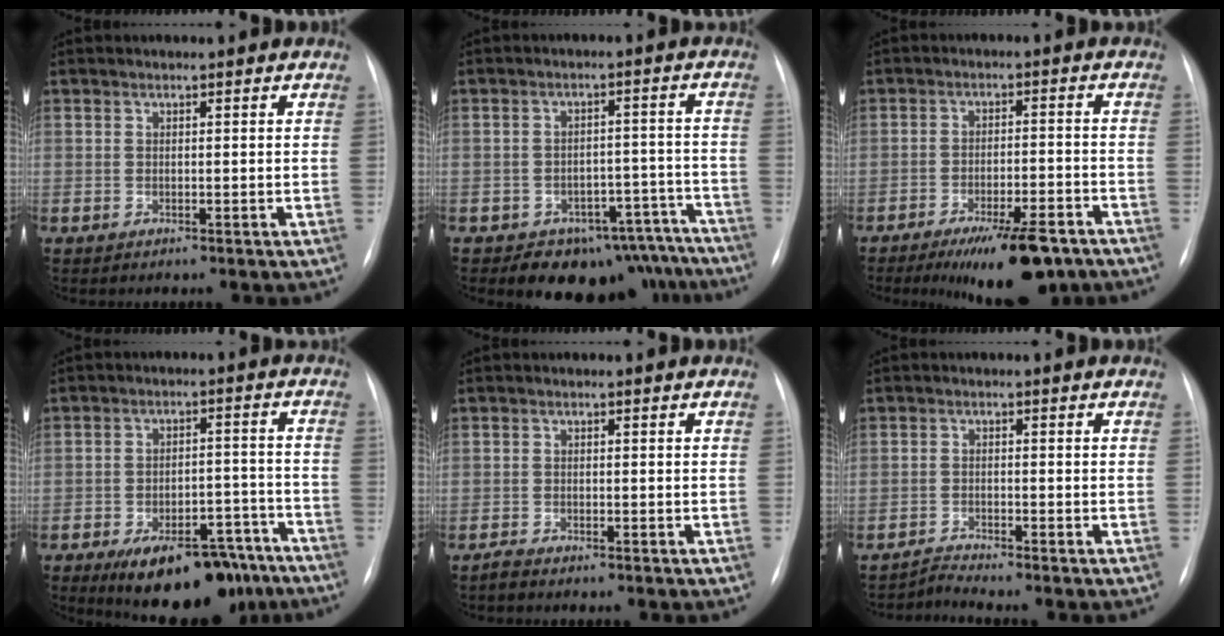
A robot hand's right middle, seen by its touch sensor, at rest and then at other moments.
{"total": 13.6, "force": [-11.8, 6.3, 2.3], "torque": [0.007, 0.044, -0.141]}
{"total": 11.2, "force": [-7.8, 2.6, 7.6], "torque": [-0.111, -0.012, -0.118]}
{"total": 15.6, "force": [-11.6, 6.4, 8.2], "torque": [-0.085, 0.029, -0.163]}
{"total": 0.9, "force": [-0.9, 0.1, 0.3], "torque": [-0.010, -0.001, -0.017]}
{"total": 2.2, "force": [-1.8, -0.9, -0.7], "torque": [0.011, -0.015, -0.035]}